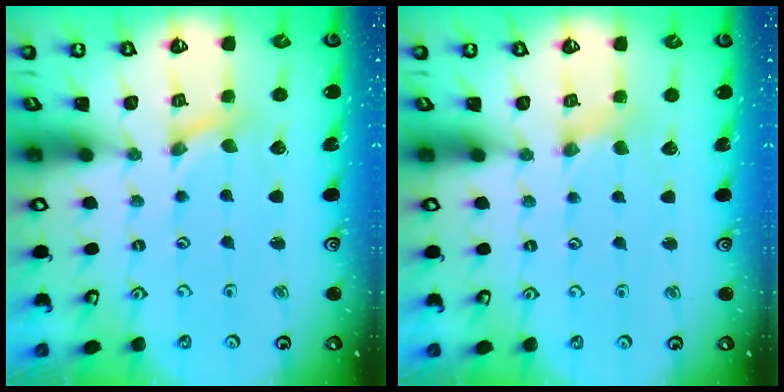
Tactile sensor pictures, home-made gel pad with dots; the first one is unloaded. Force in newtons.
{"total": 2.8, "press": 2.8, "slide": 0.3}